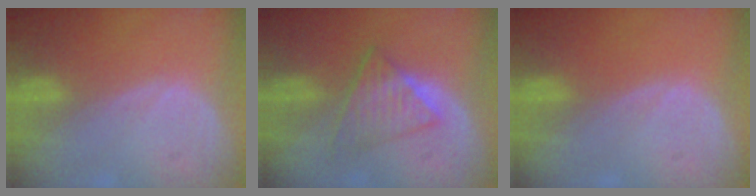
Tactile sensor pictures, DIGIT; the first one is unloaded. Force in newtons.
{"total": 6.0, "press": 5.6, "slide": 1.9}
{"total": 0.0}